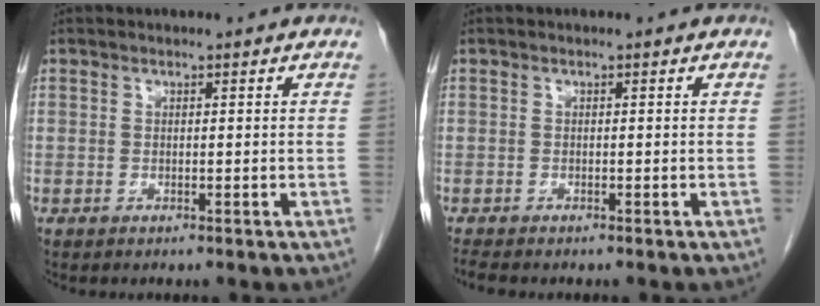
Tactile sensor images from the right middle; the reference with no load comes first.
{"total": 1.4, "force": [-1.3, 0.1, 0.5], "torque": [-0.019, -0.006, -0.023]}